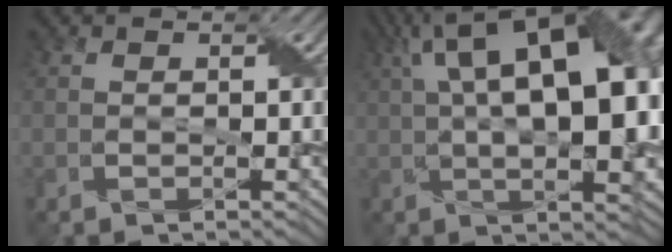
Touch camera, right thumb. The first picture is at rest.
{"total": 20.8, "force": [4.9, 9.0, 18.1], "torque": [-0.257, 0.067, 0.062]}